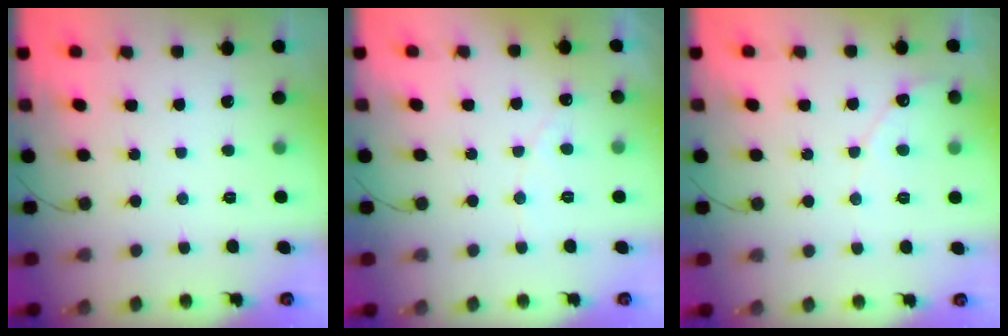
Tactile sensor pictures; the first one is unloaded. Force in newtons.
{"total": 2.8, "press": 2.8, "slide": 0.1}
{"total": 4.0, "press": 4.0, "slide": 0.3}